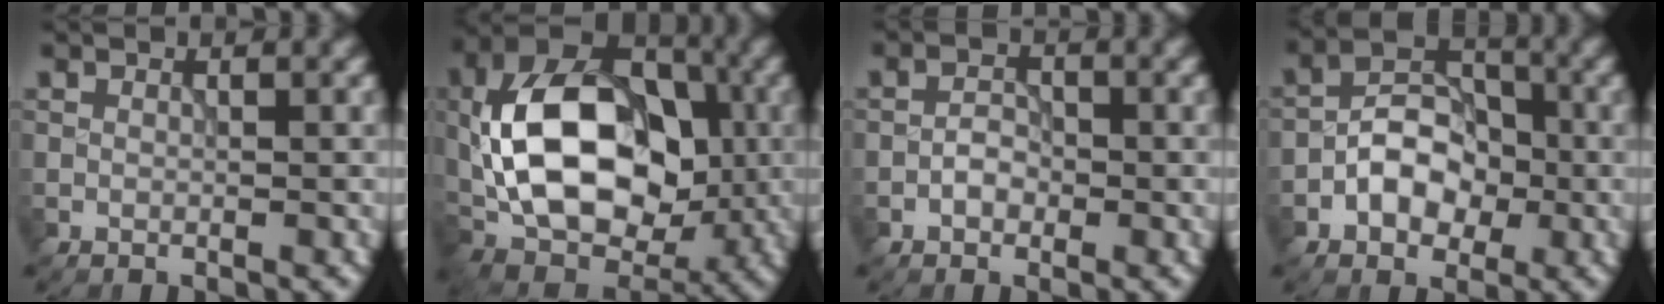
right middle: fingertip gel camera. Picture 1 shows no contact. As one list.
[{"total": 14.2, "force": [-0.6, 9.3, 10.7], "torque": [-0.188, 0.019, -0.019]}, {"total": 1.7, "force": [-0.7, 1.1, 1.0], "torque": [-0.016, 0.006, -0.016]}, {"total": 4.9, "force": [-1.6, 3.3, 3.1], "torque": [-0.042, 0.008, -0.031]}]